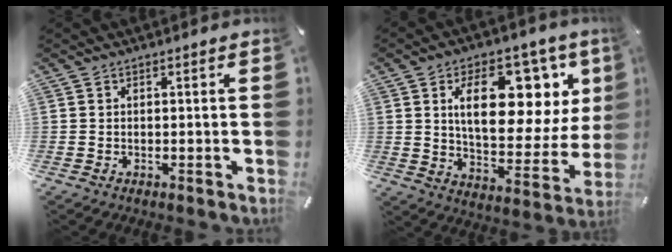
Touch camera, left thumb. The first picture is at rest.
{"total": 19.8, "force": [8.8, 10.8, 14.0], "torque": [-0.205, -0.042, 0.144]}